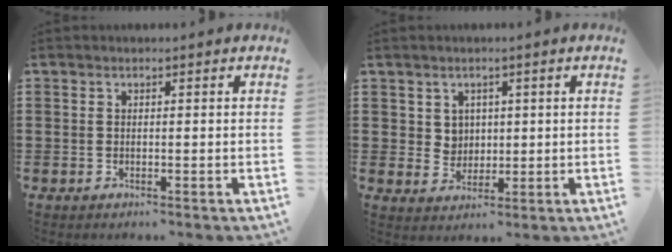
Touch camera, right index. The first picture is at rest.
{"total": 3.0, "force": [1.4, 2.6, 0.6], "torque": [-0.025, 0.009, 0.025]}